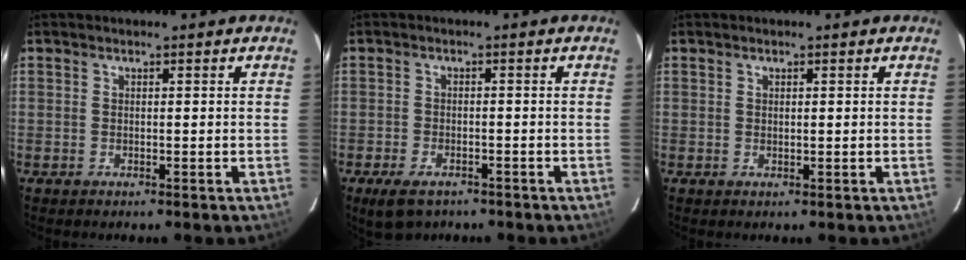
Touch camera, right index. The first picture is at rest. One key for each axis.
{"total": 5.6, "fx": -3.9, "fy": 3.0, "fz": 2.8, "tx": -0.068, "ty": -0.014, "tz": -0.061}
{"total": 0.6, "fx": 0.3, "fy": 0.4, "fz": 0.4, "tx": -0.007, "ty": 0.000, "tz": 0.005}